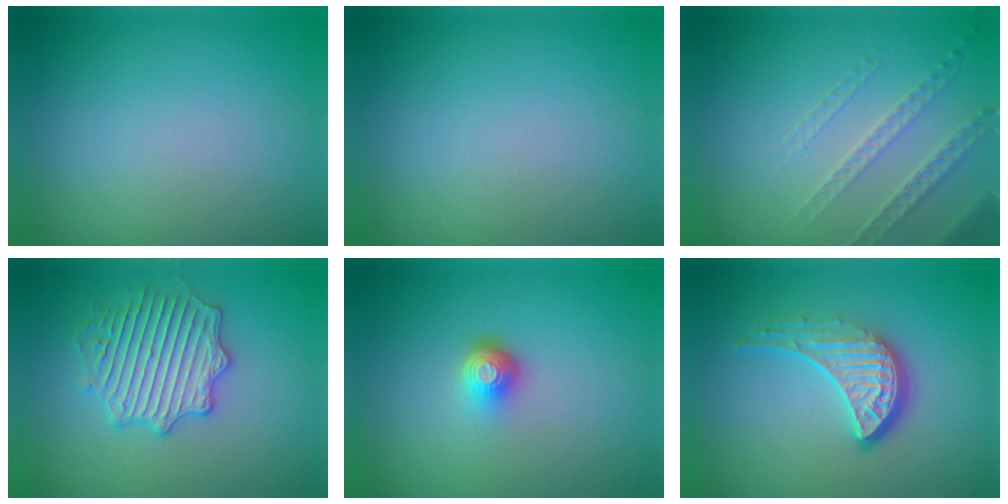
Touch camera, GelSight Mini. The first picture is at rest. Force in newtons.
{"total": 0.0}
{"total": 1.6, "press": 1.3, "slide": 0.9}
{"total": 4.0, "press": 4.0, "slide": 0.5}
{"total": 2.2, "press": 1.5, "slide": 1.6}
{"total": 4.6, "press": 3.3, "slide": 3.2}